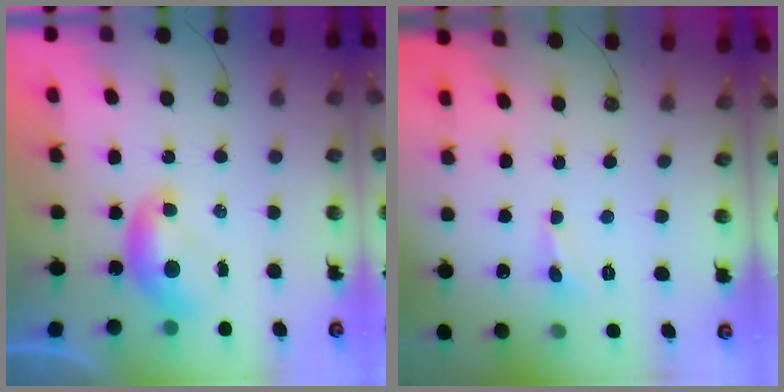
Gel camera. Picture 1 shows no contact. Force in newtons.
{"total": 0.5, "press": 0.5, "slide": 0.1}